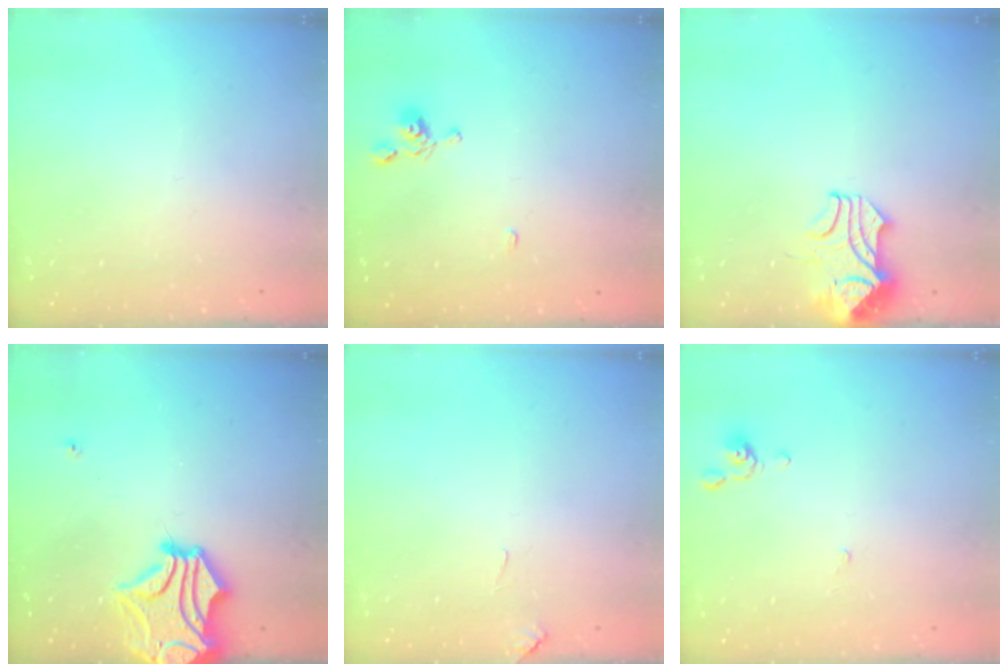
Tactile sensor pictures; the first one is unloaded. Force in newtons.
{"total": 2.2, "press": 2.2, "slide": 0.2}
{"total": 2.4, "press": 2.2, "slide": 1.0}
{"total": 5.4, "press": 5.1, "slide": 1.9}
{"total": 2.9, "press": 2.9, "slide": 0.3}
{"total": 0.0}